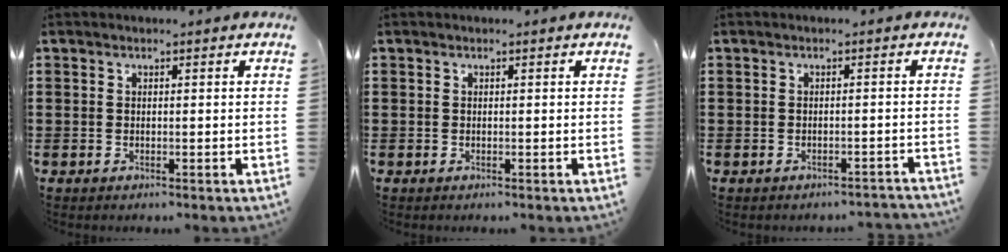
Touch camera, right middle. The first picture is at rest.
{"total": 0.0}
{"total": 1.2, "force": [-1.2, 0.0, 0.1], "torque": [-0.007, -0.002, -0.023]}